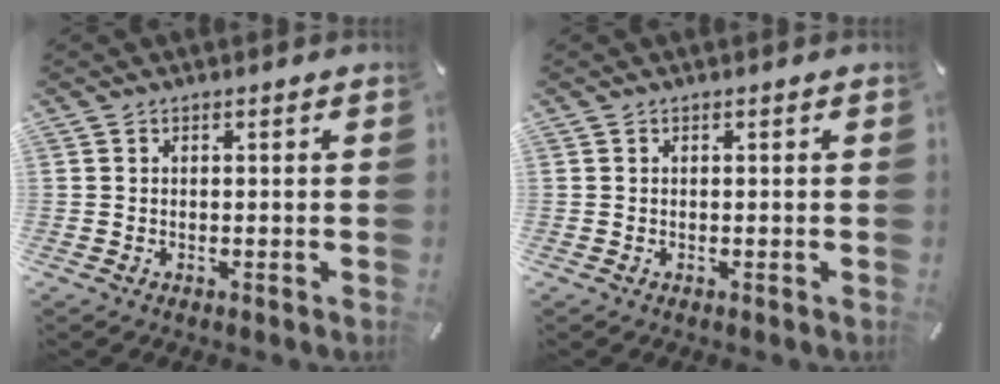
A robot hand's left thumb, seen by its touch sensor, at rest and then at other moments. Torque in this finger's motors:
{"motor_torque": [0.00, 0.01, -0.05, -0.05, 0.00]}